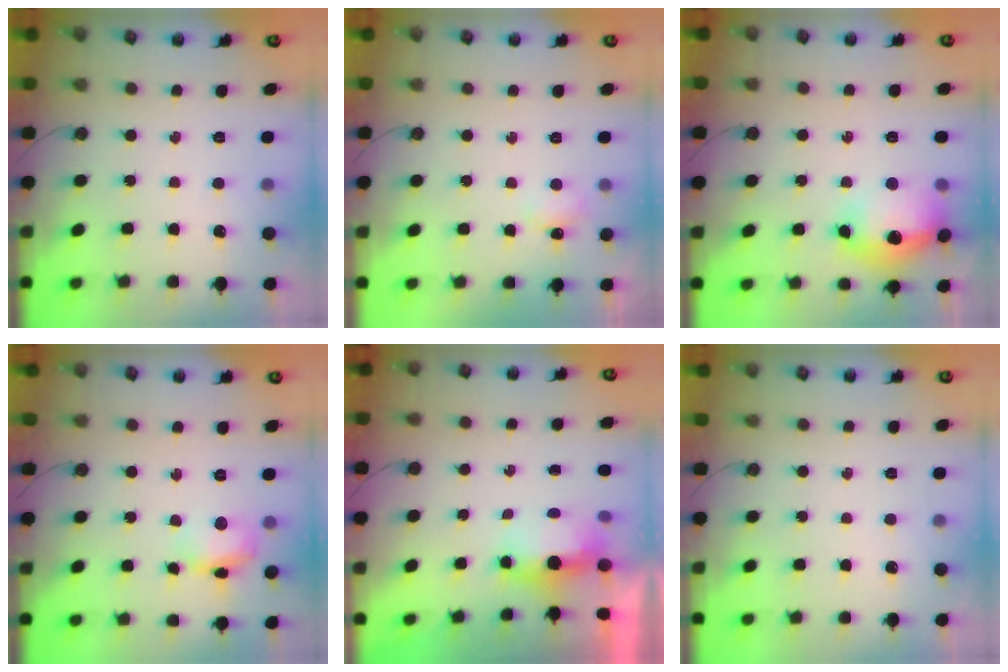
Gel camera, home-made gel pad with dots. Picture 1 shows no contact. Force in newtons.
{"total": 5.2, "press": 5.1, "slide": 0.9}
{"total": 16.5, "press": 16.4, "slide": 1.5}
{"total": 11.3, "press": 11.3, "slide": 0.9}
{"total": 14.2, "press": 7.1, "slide": 12.4}
{"total": 0.0}